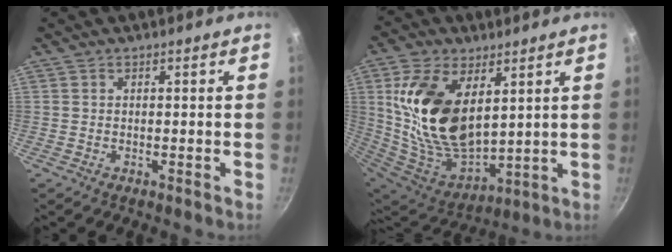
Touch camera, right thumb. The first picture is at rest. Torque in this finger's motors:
{"motor_torque": [0.62, 1.28, 2.13, 0.62, 0.75]}